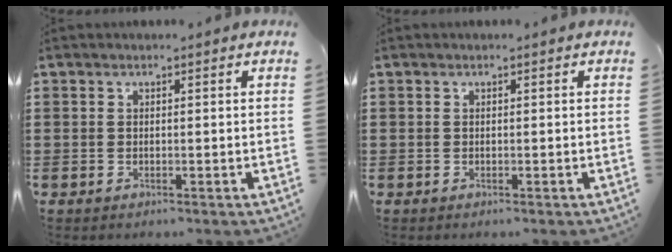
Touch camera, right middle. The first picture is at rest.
{"total": 0.0}